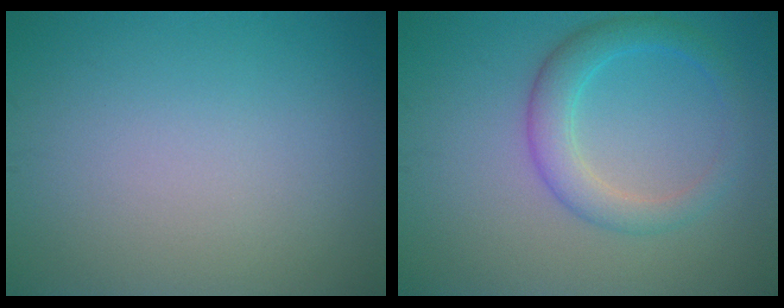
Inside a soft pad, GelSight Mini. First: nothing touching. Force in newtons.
{"total": 2.6, "press": 2.6, "slide": 0.2}